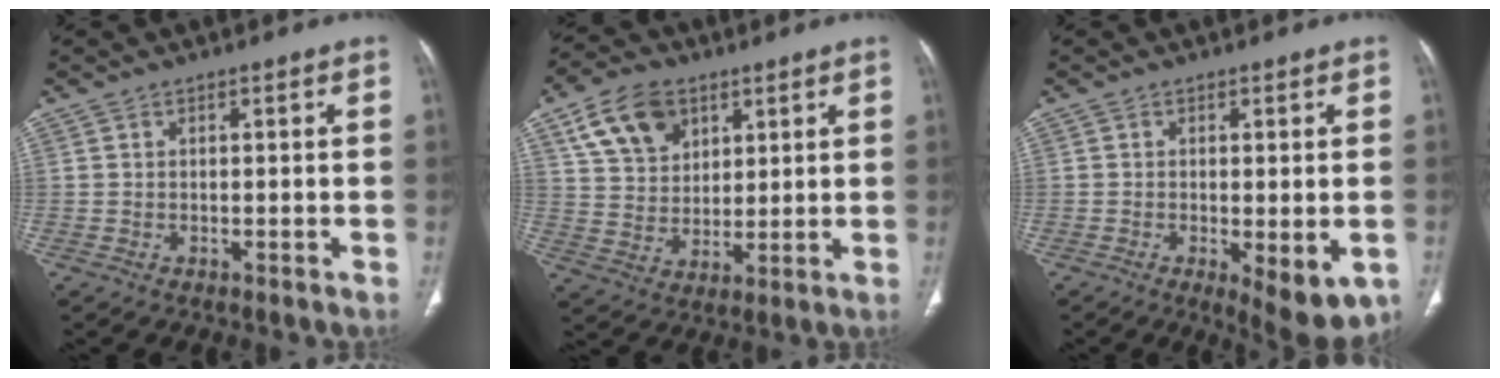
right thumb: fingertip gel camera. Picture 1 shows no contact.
{"total": 11.9, "force": [5.9, 8.3, 6.2], "torque": [-0.084, -0.015, 0.113]}
{"total": 8.2, "force": [-2.6, 2.9, 7.3], "torque": [-0.097, -0.019, -0.032]}